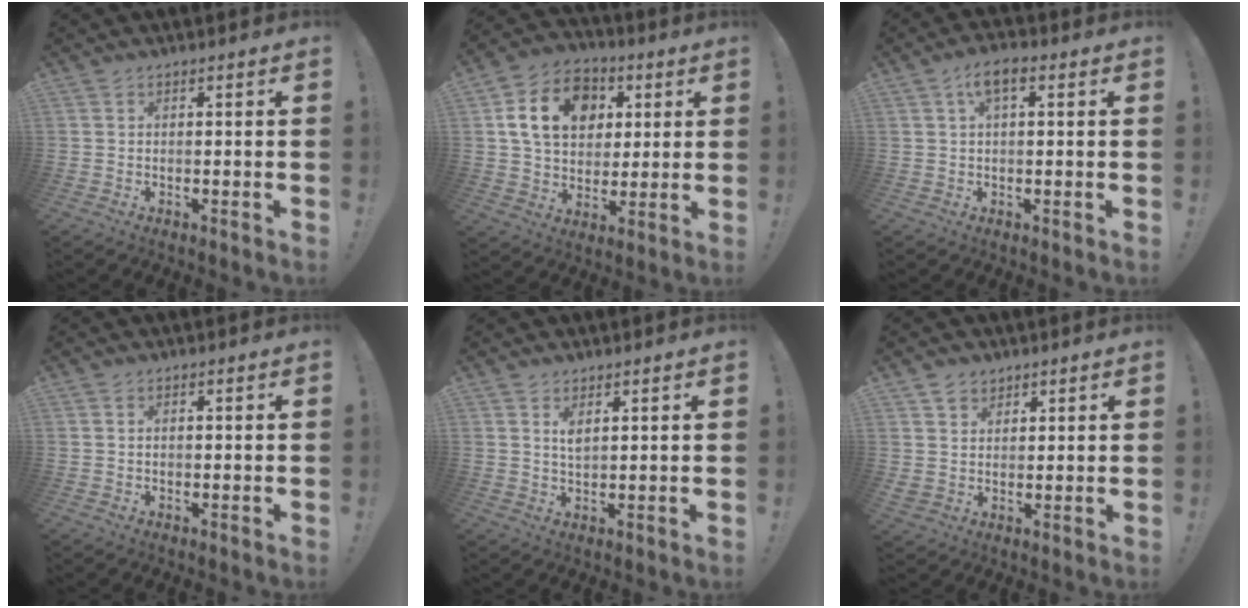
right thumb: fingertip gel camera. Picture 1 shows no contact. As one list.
[{"total": 17.0, "force": [4.9, 13.2, 9.7], "torque": [-0.147, -0.005, 0.095]}, {"total": 5.0, "force": [1.5, 2.2, 4.2], "torque": [-0.069, 0.006, 0.024]}, {"total": 0.7, "force": [0.0, 0.6, 0.4], "torque": [-0.017, 0.006, 0.001]}, {"total": 3.2, "force": [1.7, 1.2, 2.5], "torque": [-0.037, -0.013, 0.027]}, {"total": 5.2, "force": [3.3, 4.1, 0.3], "torque": [-0.007, -0.021, 0.065]}]